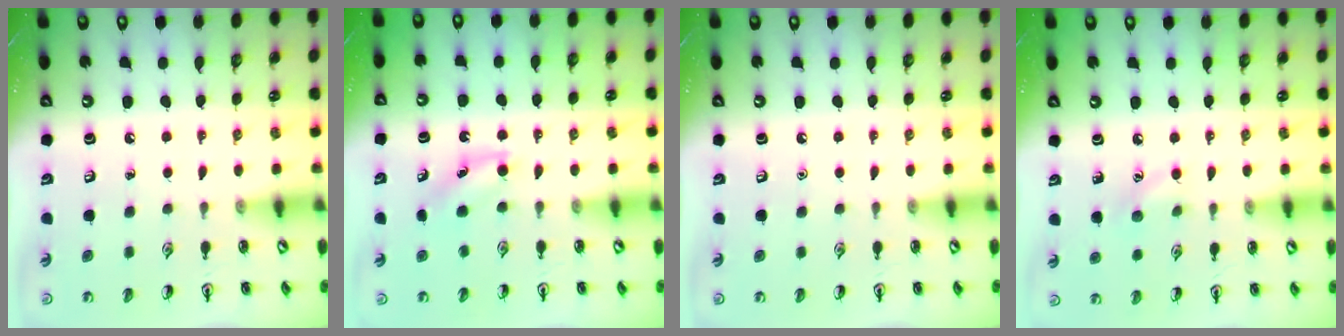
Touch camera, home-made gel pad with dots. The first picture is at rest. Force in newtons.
{"total": 3.9, "press": 3.7, "slide": 1.3}
{"total": 0.0}
{"total": 5.9, "press": 5.7, "slide": 1.7}